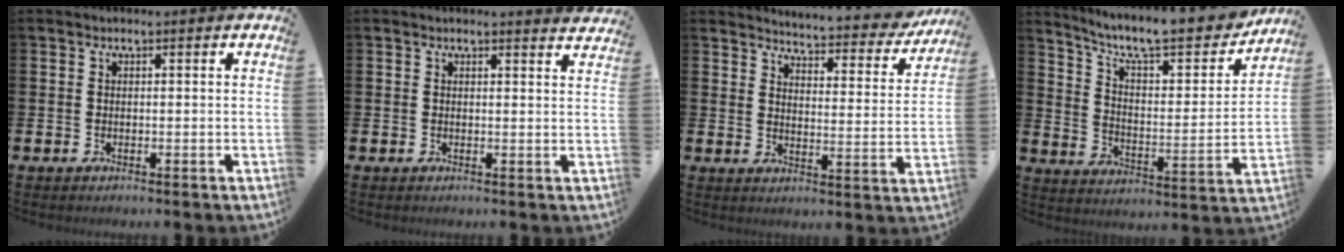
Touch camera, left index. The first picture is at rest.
{"total": 1.4, "force": [1.4, 0.0, 0.0], "torque": [0.003, -0.006, 0.024]}
{"total": 4.4, "force": [4.3, 0.6, 0.5], "torque": [-0.023, -0.046, 0.067]}
{"total": 10.3, "force": [9.1, 2.3, 4.4], "torque": [-0.104, -0.069, 0.149]}